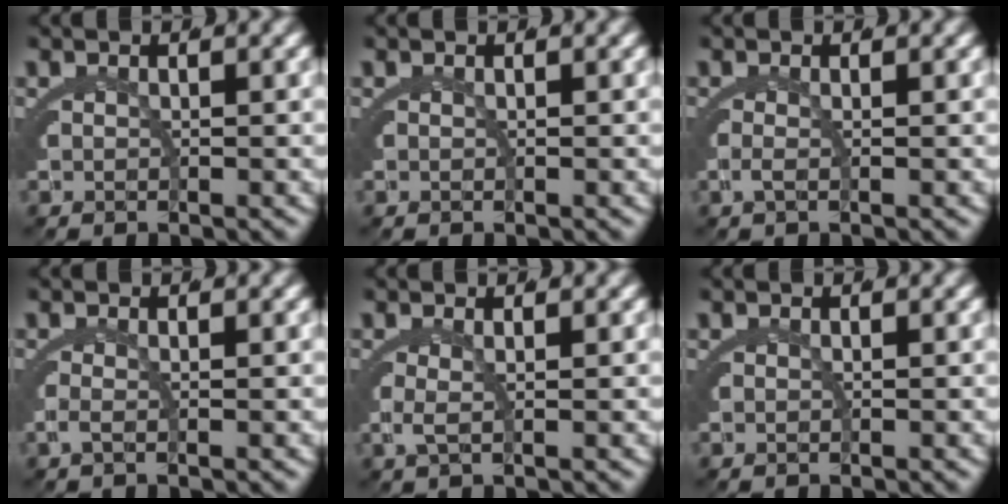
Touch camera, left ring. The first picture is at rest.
{"total": 0.0}
{"total": 1.0, "force": [-0.2, -0.3, 0.9], "torque": [-0.024, -0.009, -0.001]}
{"total": 1.1, "force": [-0.2, -0.3, 1.0], "torque": [-0.029, -0.009, -0.002]}
{"total": 1.6, "force": [0.5, -0.1, 1.5], "torque": [-0.040, -0.012, 0.015]}
{"total": 0.0}